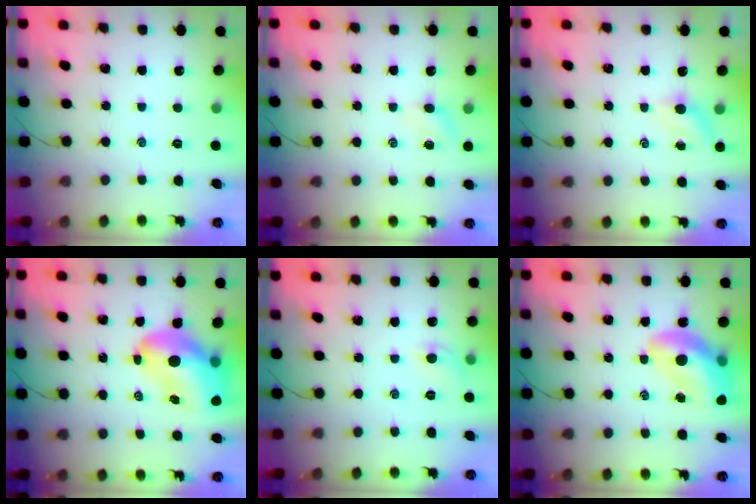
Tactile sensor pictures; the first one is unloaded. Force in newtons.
{"total": 2.3, "press": 2.2, "slide": 0.7}
{"total": 3.1, "press": 2.9, "slide": 1.1}
{"total": 12.6, "press": 12.1, "slide": 3.4}
{"total": 5.3, "press": 5.0, "slide": 1.7}
{"total": 15.0, "press": 14.5, "slide": 3.7}